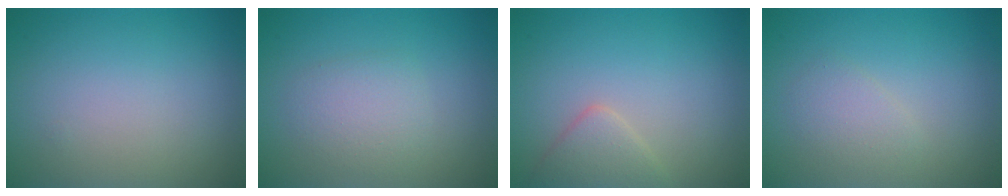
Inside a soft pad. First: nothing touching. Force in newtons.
{"total": 2.4, "press": 2.4, "slide": 0.2}
{"total": 2.2, "press": 2.2, "slide": 0.1}
{"total": 1.6, "press": 1.6, "slide": 0.0}